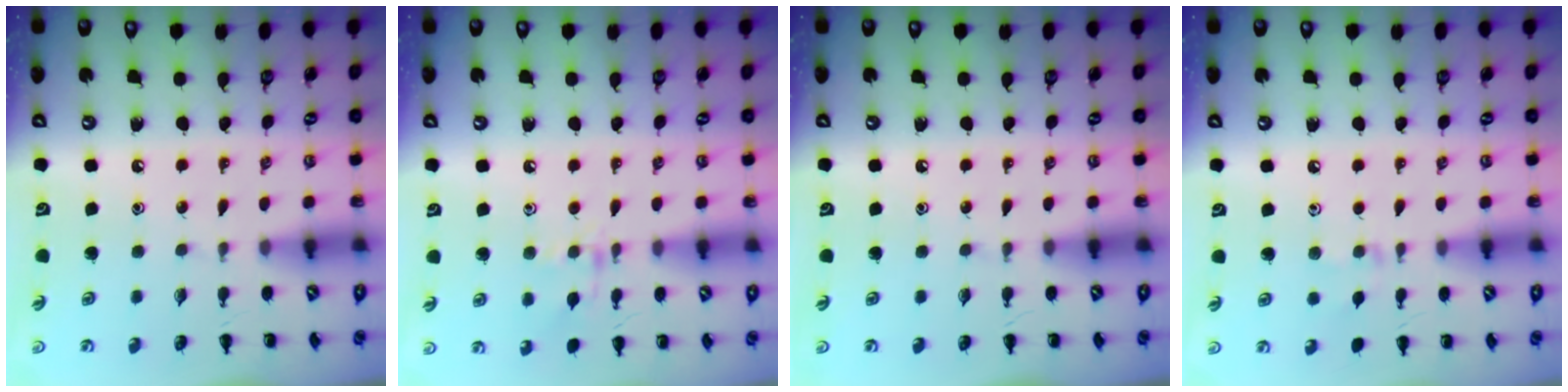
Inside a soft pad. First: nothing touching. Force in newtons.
{"total": 8.0, "press": 7.9, "slide": 1.2}
{"total": 0.0}
{"total": 3.7, "press": 3.4, "slide": 1.4}